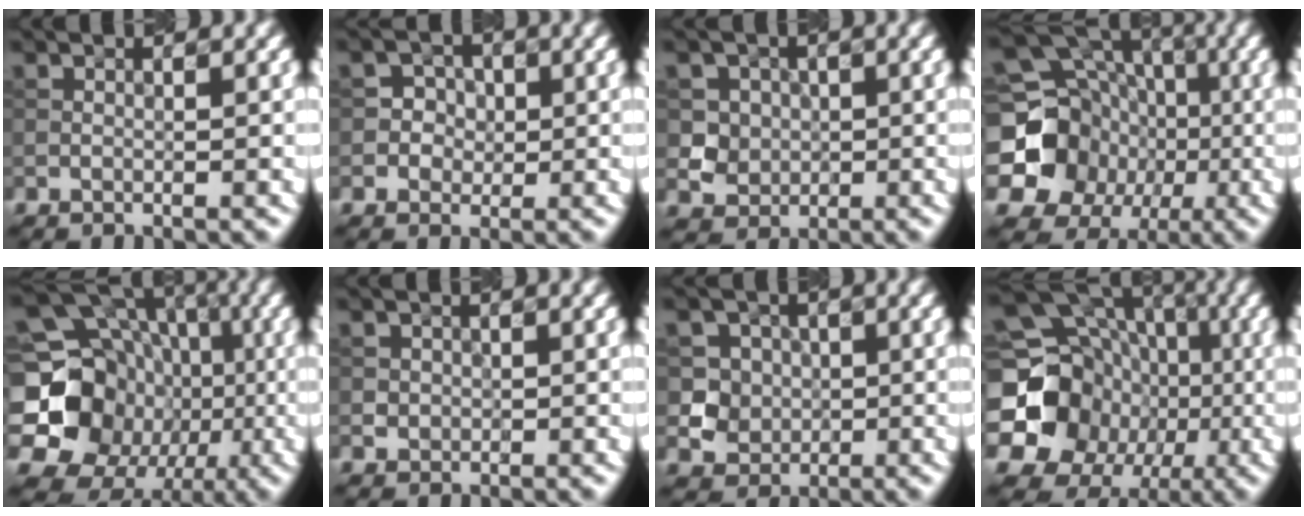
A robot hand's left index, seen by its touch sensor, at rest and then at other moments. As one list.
[{"total": 2.6, "force": [0.0, 2.5, 0.6], "torque": [0.004, 0.013, -0.007]}, {"total": 3.4, "force": [0.6, 3.2, 1.1], "torque": [-0.022, 0.000, 0.017]}, {"total": 19.7, "force": [-2.1, 18.3, 6.8], "torque": [-0.172, -0.006, -0.054]}, {"total": 17.7, "force": [-2.5, 15.6, 7.8], "torque": [-0.157, -0.009, -0.065]}, {"total": 1.1, "force": [0.2, 1.0, 0.3], "torque": [-0.001, 0.001, 0.015]}, {"total": 3.8, "force": [0.3, 3.6, 1.2], "torque": [-0.019, 0.004, 0.004]}, {"total": 22.1, "force": [-2.6, 20.5, 7.8], "torque": [-0.174, -0.003, -0.081]}]